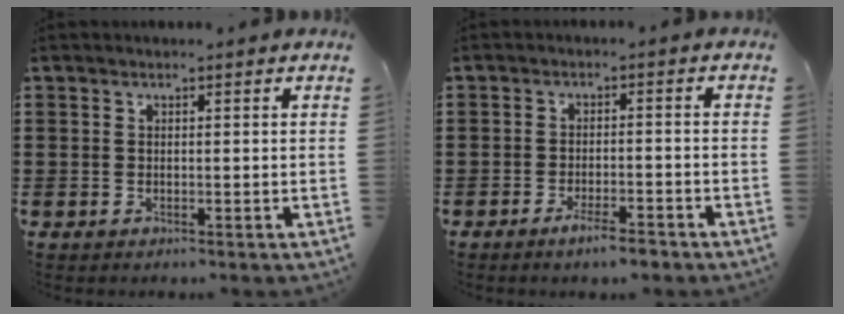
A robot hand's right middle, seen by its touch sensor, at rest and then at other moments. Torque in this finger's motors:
{"motor_torque": [1.63, -0.38, 0.40, 0.10]}